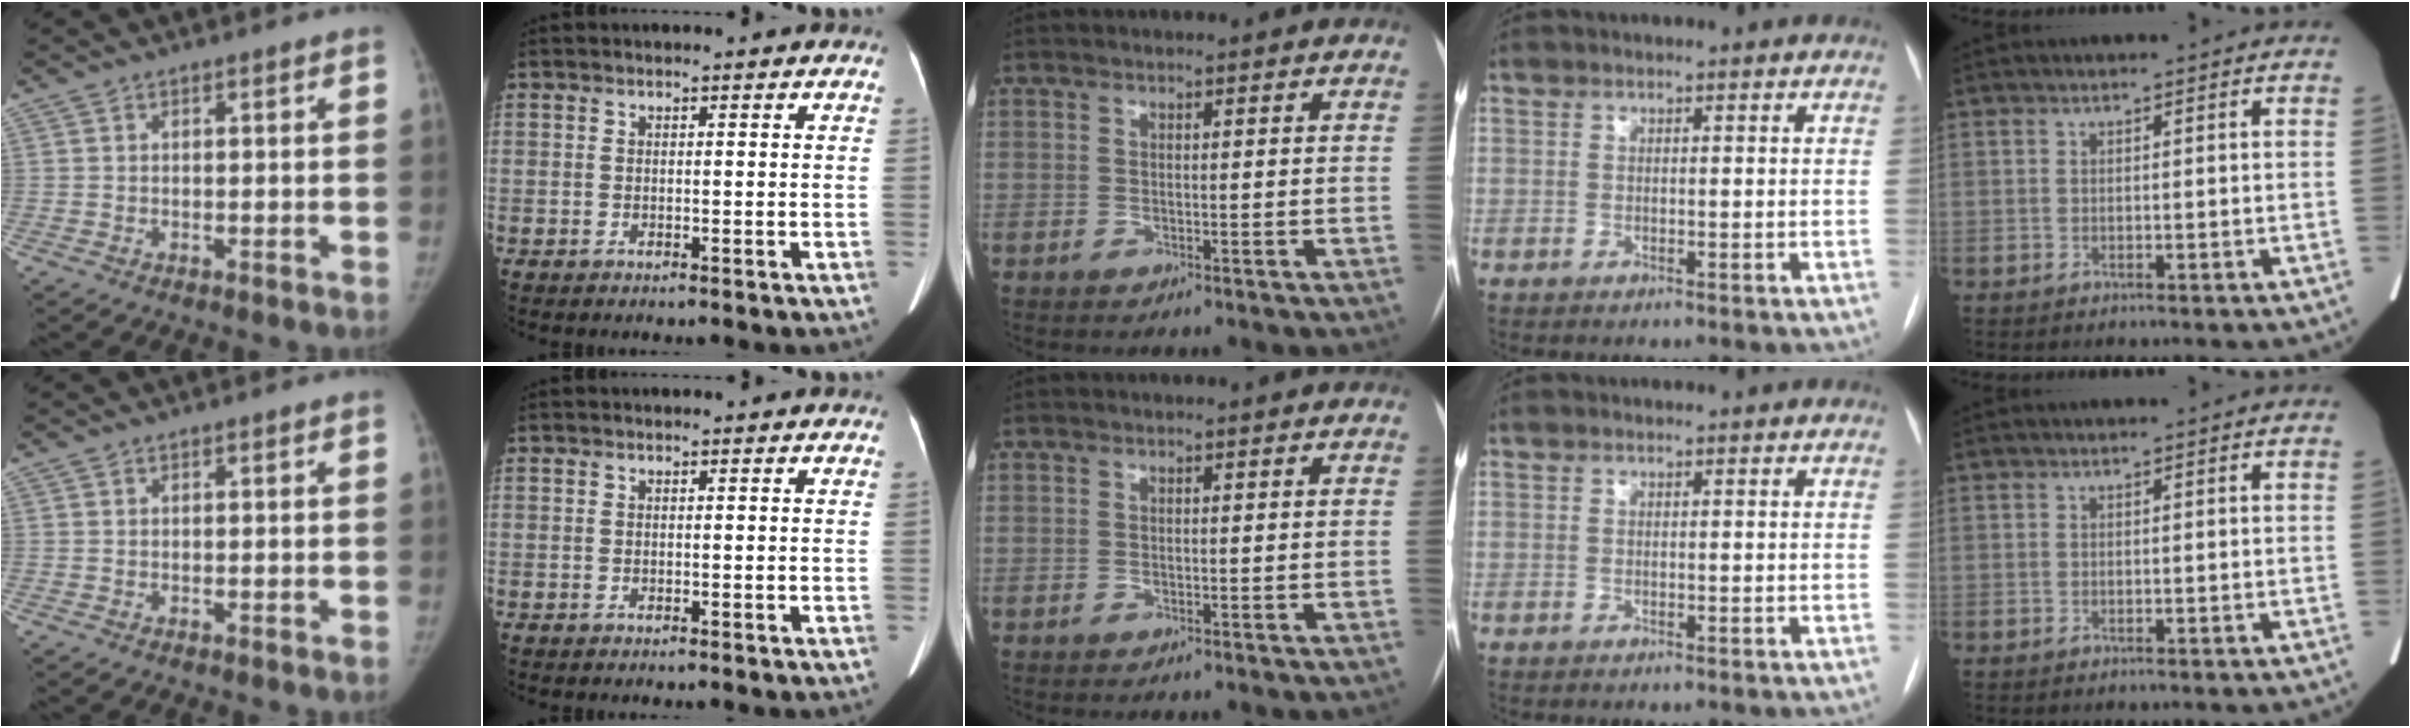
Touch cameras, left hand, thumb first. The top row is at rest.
{}